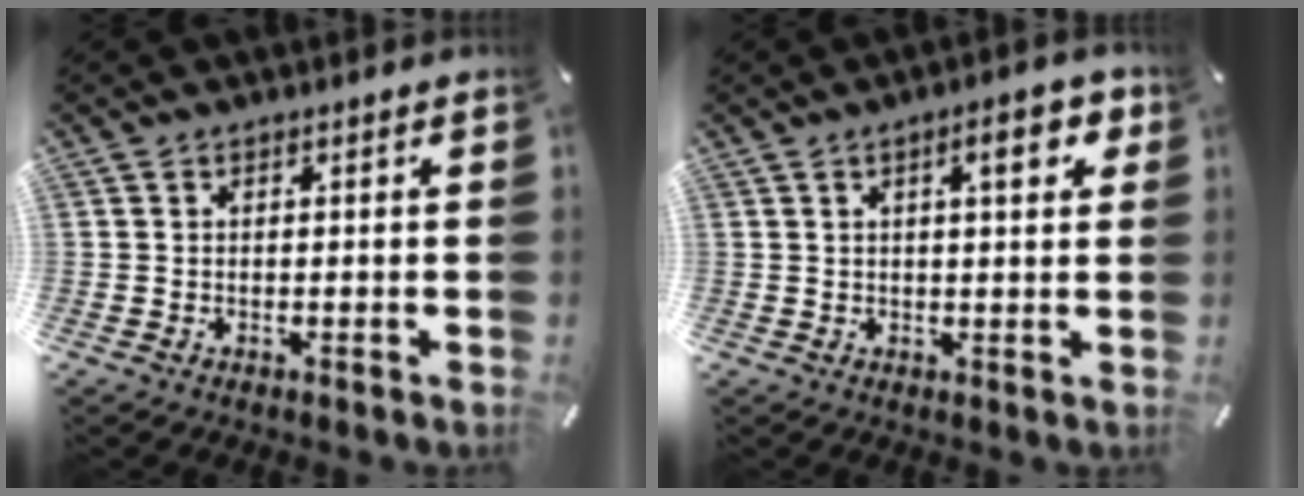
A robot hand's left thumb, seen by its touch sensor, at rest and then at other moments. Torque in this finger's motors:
{"motor_torque": [1.16, 1.05, 0.56, -0.52, 0.18]}